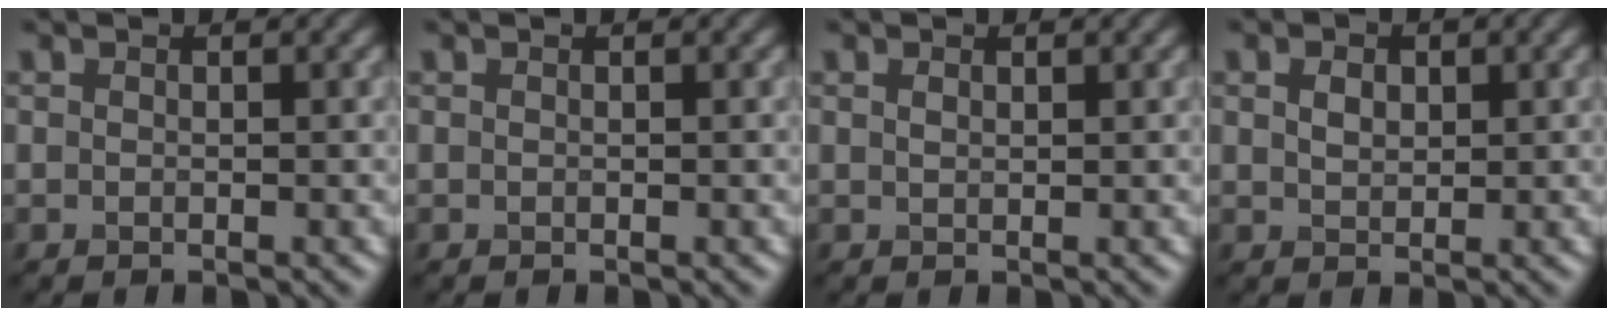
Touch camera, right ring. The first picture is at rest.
{"total": 0.0}
{"total": 0.6, "force": [0.4, 0.3, 0.3], "torque": [-0.008, 0.000, 0.008]}
{"total": 1.8, "force": [0.7, 1.3, 1.1], "torque": [-0.017, -0.001, 0.011]}